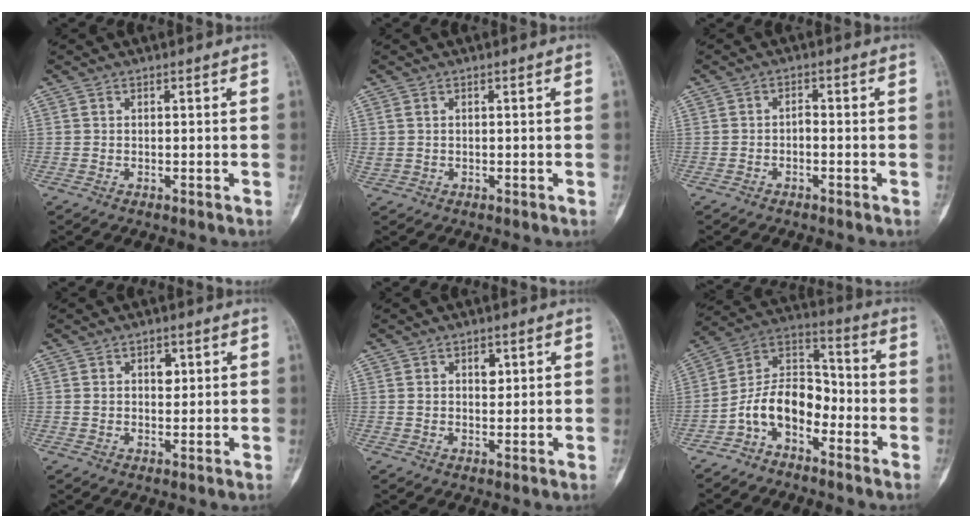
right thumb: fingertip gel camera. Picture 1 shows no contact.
{"total": 1.5, "force": [0.5, 1.1, 0.9], "torque": [-0.034, 0.003, 0.016]}
{"total": 1.5, "force": [-0.7, 0.9, 1.0], "torque": [-0.012, 0.011, -0.016]}
{"total": 3.0, "force": [1.0, 2.0, 1.9], "torque": [-0.014, -0.003, 0.015]}
{"total": 2.7, "force": [1.0, 1.9, 1.7], "torque": [-0.011, -0.003, 0.015]}
{"total": 11.2, "force": [-5.2, 6.9, 7.1], "torque": [-0.113, 0.077, -0.110]}